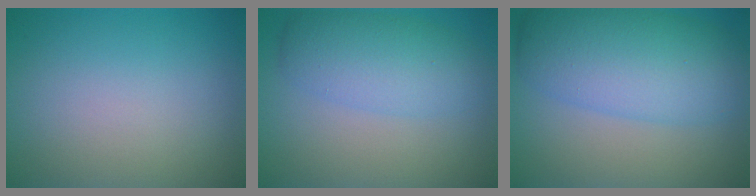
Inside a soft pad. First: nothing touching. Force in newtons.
{"total": 4.9, "press": 4.9, "slide": 0.1}
{"total": 8.2, "press": 8.2, "slide": 0.2}